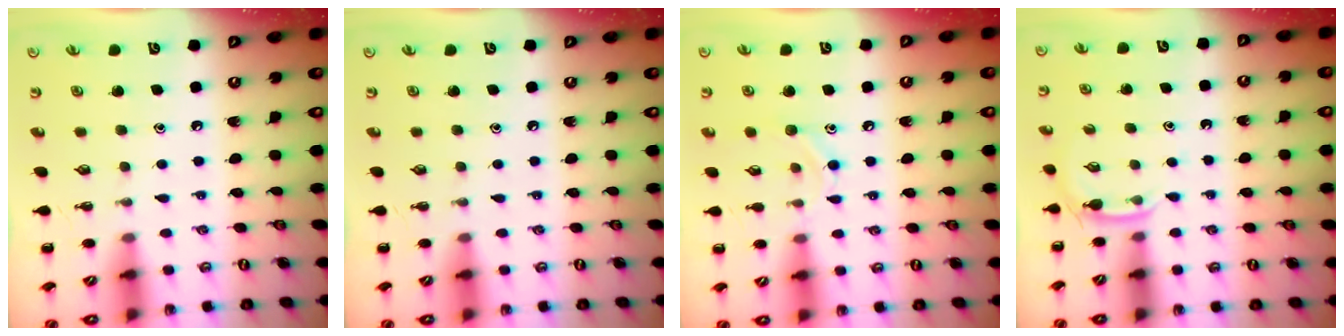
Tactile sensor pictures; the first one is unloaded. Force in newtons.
{"total": 0.0}
{"total": 7.5, "press": 7.4, "slide": 1.2}
{"total": 3.1, "press": 2.9, "slide": 1.1}